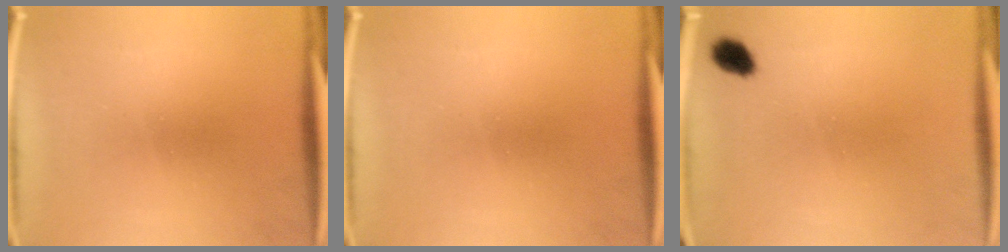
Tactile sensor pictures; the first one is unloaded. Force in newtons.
{"total": 0.0}
{"total": 3.0}